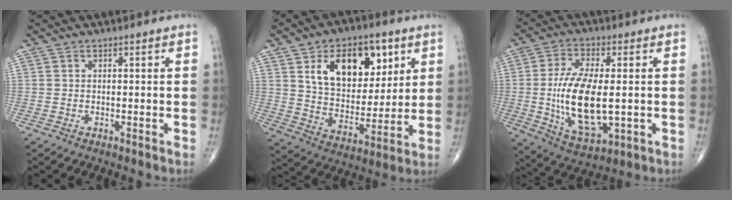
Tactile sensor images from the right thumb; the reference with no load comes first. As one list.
[{"total": 18.7, "force": [7.6, 11.4, 12.8], "torque": [-0.145, -0.028, 0.135]}, {"total": 16.0, "force": [-0.9, 7.1, 14.3], "torque": [-0.268, -0.014, -0.007]}]